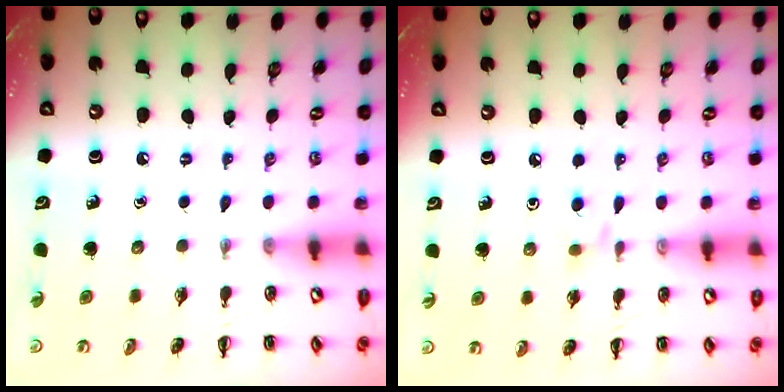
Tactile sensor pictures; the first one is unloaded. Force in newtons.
{"total": 4.0, "press": 3.6, "slide": 1.6}